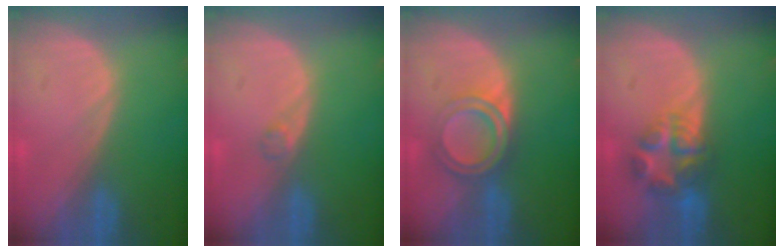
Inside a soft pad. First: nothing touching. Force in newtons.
{"total": 1.2, "press": 1.2, "slide": 0.1}
{"total": 6.0, "press": 5.2, "slide": 3.0}
{"total": 6.9, "press": 6.5, "slide": 2.2}